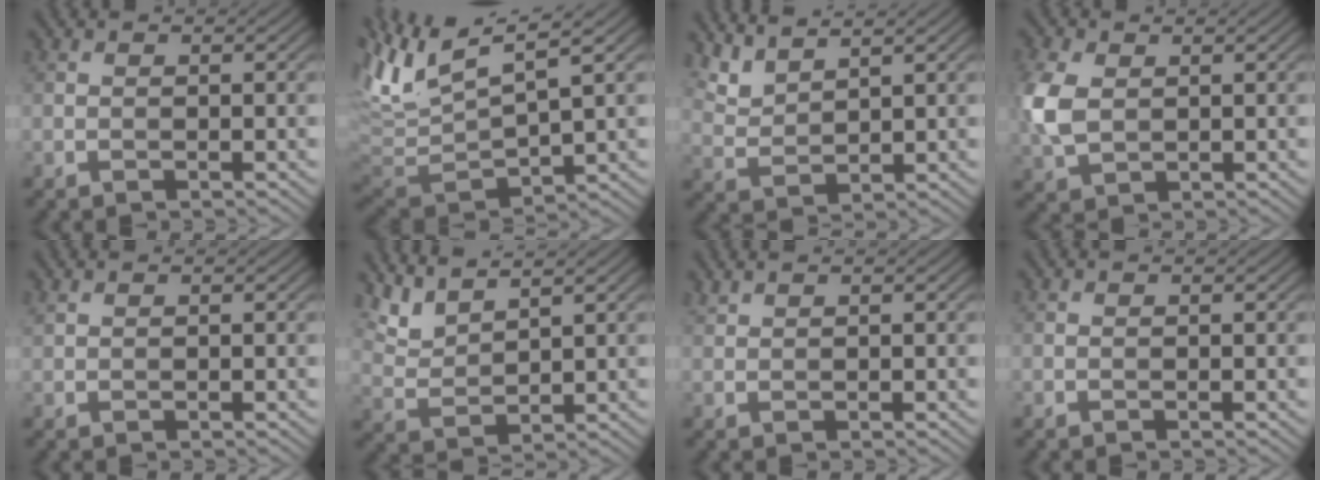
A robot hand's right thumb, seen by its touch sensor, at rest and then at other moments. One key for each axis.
{"total": 11.1, "fx": 5.2, "fy": 3.6, "fz": 9.1, "tx": -0.214, "ty": 0.014, "tz": 0.101}
{"total": 4.3, "fx": 3.8, "fy": 0.9, "fz": 1.8, "tx": -0.056, "ty": 0.000, "tz": 0.086}
{"total": 6.1, "fx": 0.7, "fy": 4.2, "fz": 4.4, "tx": -0.134, "ty": 0.002, "tz": 0.014}
{"total": 0.8, "fx": 0.7, "fy": 0.2, "fz": 0.4, "tx": -0.015, "ty": 0.003, "tz": 0.018}
{"total": 5.0, "fx": 4.3, "fy": 1.1, "fz": 2.3, "tx": -0.070, "ty": 0.001, "tz": 0.097}
{"total": 1.0, "fx": 1.0, "fy": 0.1, "fz": 0.3, "tx": -0.014, "ty": 0.005, "tz": 0.025}
{"total": 0.0}